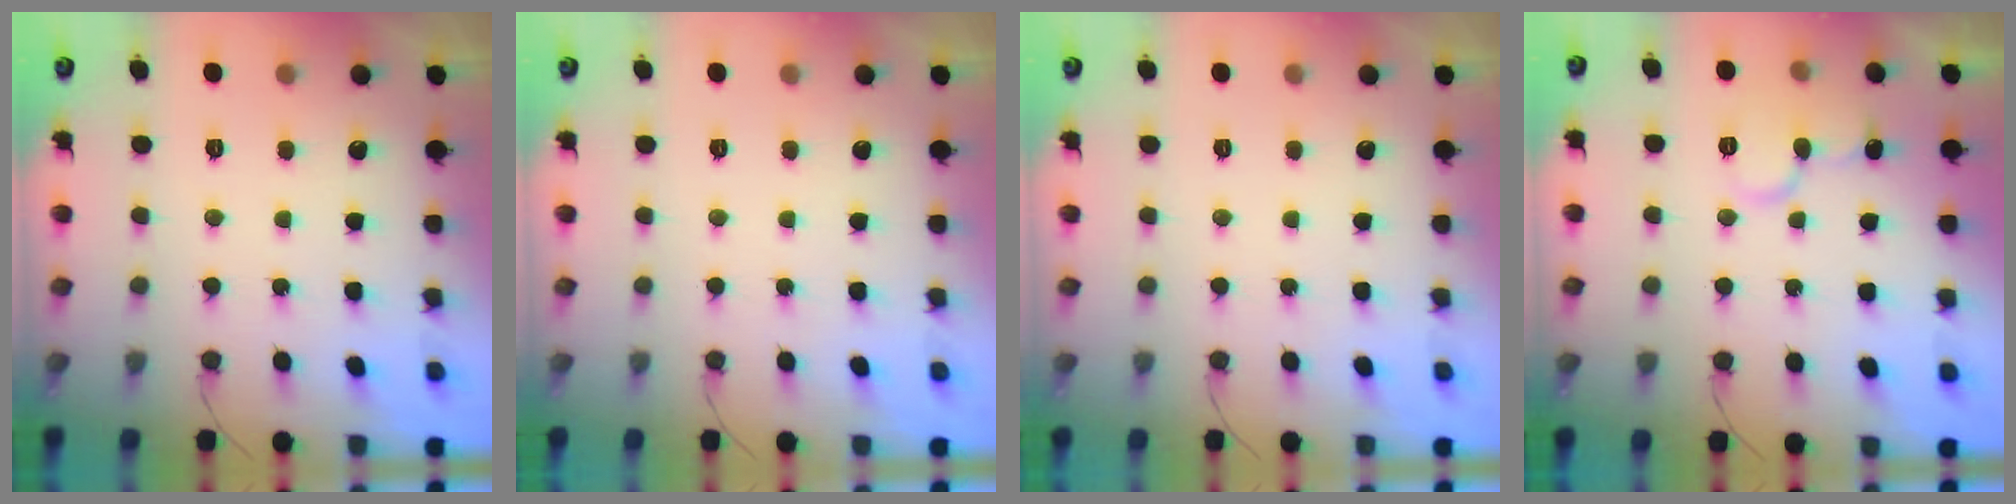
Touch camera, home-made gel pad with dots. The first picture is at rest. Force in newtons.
{"total": 0.0}
{"total": 0.0}
{"total": 8.5, "press": 8.5, "slide": 1.0}